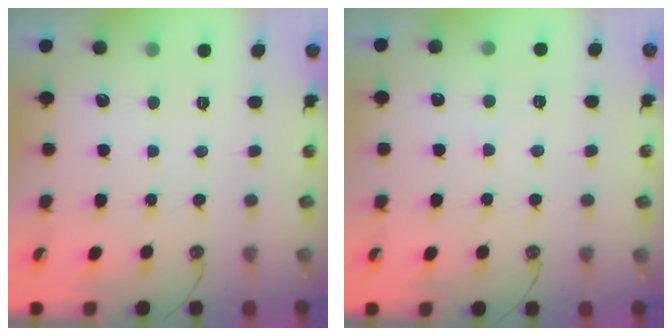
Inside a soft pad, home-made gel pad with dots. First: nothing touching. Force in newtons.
{"total": 1.4, "press": 1.3, "slide": 0.4}